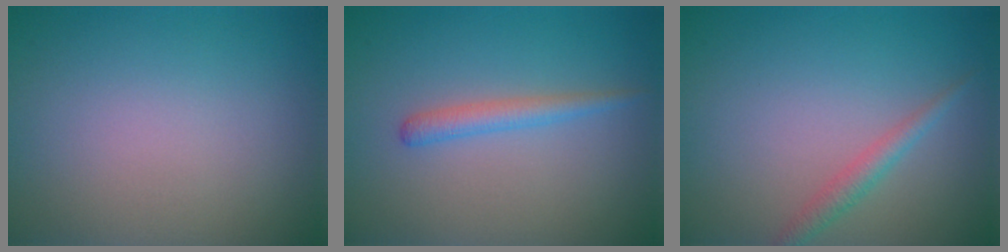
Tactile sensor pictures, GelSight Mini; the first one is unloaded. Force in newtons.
{"total": 1.8, "press": 1.8, "slide": 0.1}
{"total": 1.6, "press": 1.6, "slide": 0.0}